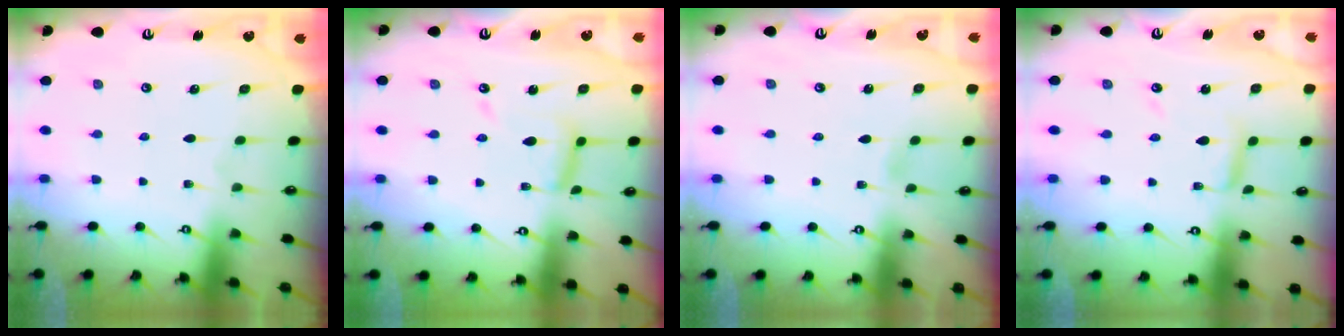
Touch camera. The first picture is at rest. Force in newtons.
{"total": 10.1, "press": 10.1, "slide": 0.7}
{"total": 2.1, "press": 2.1, "slide": 0.3}
{"total": 5.8, "press": 5.8, "slide": 0.5}